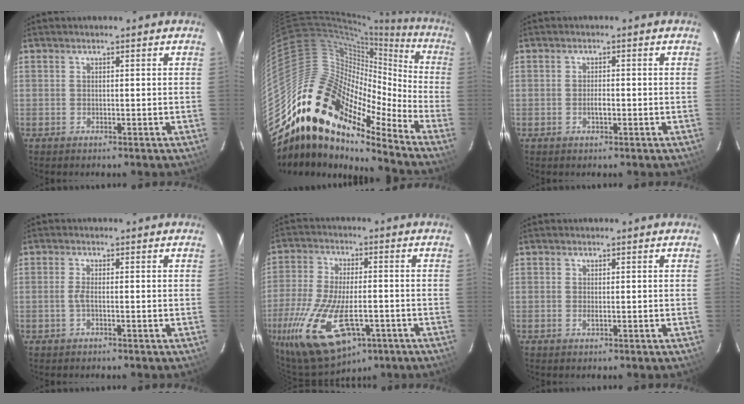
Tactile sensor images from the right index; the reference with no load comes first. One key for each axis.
{"total": 19.0, "fx": -13.6, "fy": 8.9, "fz": 9.8, "tx": -0.137, "ty": 0.015, "tz": -0.264}
{"total": 1.7, "fx": -0.4, "fy": 0.7, "fz": 1.5, "tx": -0.029, "ty": 0.001, "tz": -0.008}
{"total": 1.5, "fx": -0.5, "fy": 0.1, "fz": 1.4, "tx": -0.031, "ty": 0.001, "tz": -0.010}
{"total": 20.4, "fx": -9.1, "fy": 9.5, "fz": 15.6, "tx": -0.341, "ty": -0.051, "tz": -0.151}
{"total": 0.6, "fx": 0.0, "fy": 0.1, "fz": 0.6, "tx": -0.013, "ty": -0.001, "tz": 0.001}